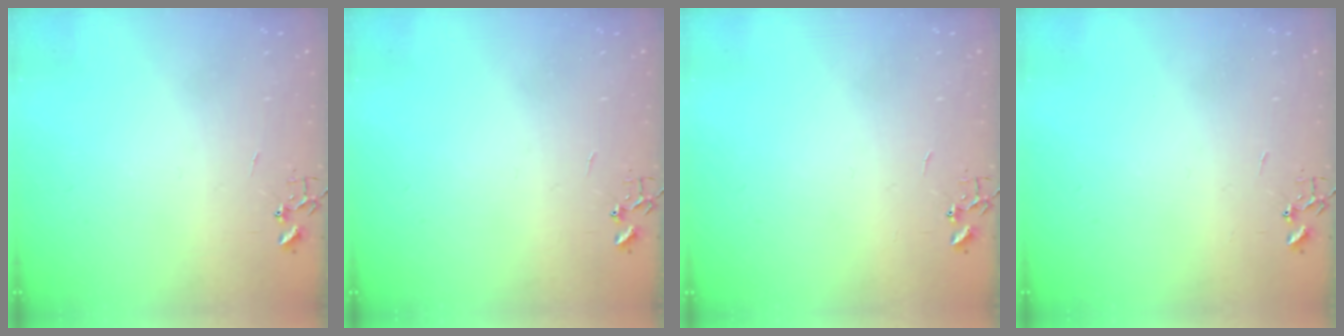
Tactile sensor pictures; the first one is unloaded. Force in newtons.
{"total": 0.0}
{"total": 0.0}
{"total": 0.0}